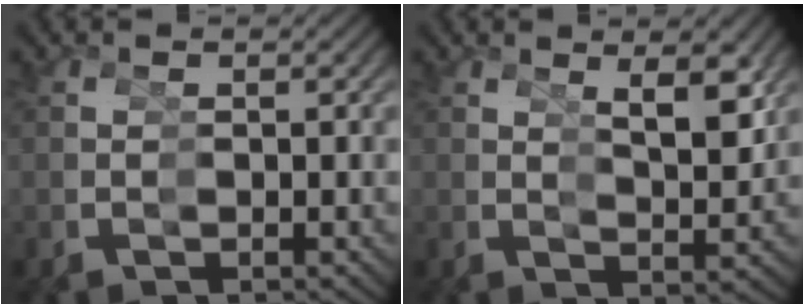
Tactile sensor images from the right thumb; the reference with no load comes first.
{"total": 3.3, "force": [1.6, 0.8, 2.8], "torque": [-0.038, -0.002, 0.027]}